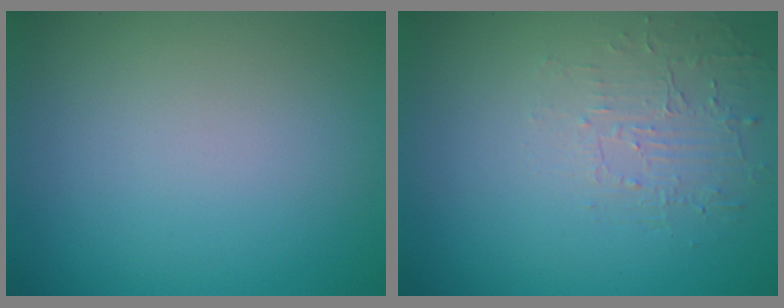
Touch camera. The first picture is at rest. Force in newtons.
{"total": 1.8, "press": 0.7, "slide": 1.7}